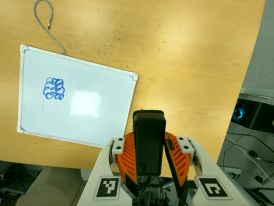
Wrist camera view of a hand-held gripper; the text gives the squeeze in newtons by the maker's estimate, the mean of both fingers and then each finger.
{"total": 6.3, "left": 4.9, "right": 7.7}